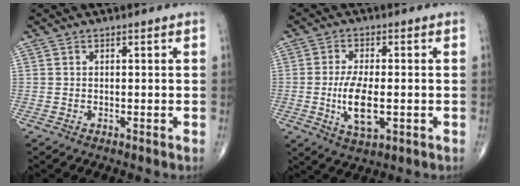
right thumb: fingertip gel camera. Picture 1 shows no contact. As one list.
[{"total": 10.2, "force": [-1.7, 4.5, 9.0], "torque": [-0.168, -0.005, -0.025]}]